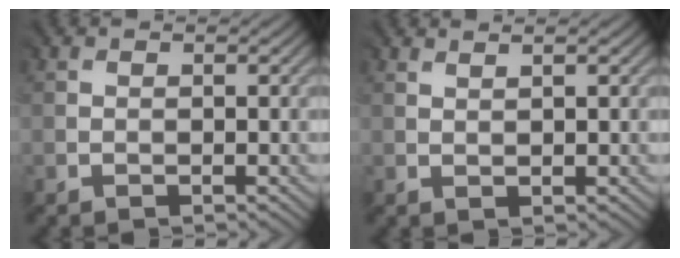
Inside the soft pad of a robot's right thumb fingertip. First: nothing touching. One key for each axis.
{"total": 0.9, "fx": 0.8, "fy": -0.4, "fz": 0.1, "tx": -0.003, "ty": 0.004, "tz": 0.020}